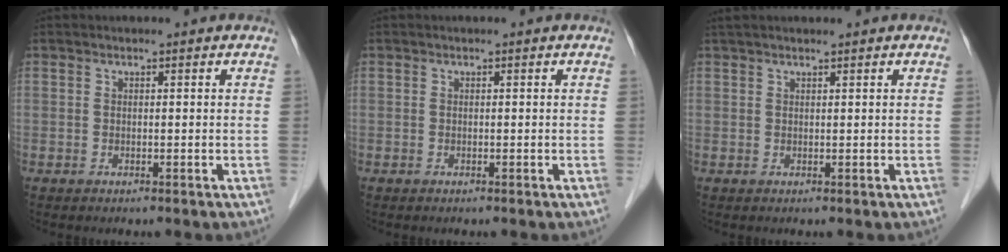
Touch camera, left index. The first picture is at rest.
{"total": 0.0}
{"total": 3.8, "force": [3.2, 0.1, 2.0], "torque": [-0.026, 0.032, 0.055]}